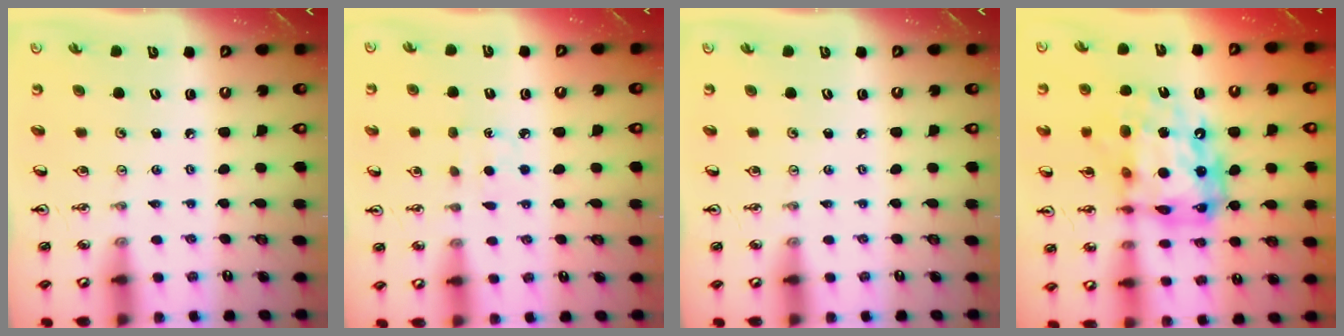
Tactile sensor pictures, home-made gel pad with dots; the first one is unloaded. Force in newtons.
{"total": 2.9, "press": 2.9, "slide": 0.3}
{"total": 0.0}
{"total": 19.1, "press": 19.0, "slide": 2.0}